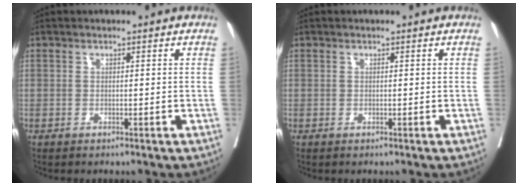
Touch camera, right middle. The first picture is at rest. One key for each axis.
{"total": 0.0}